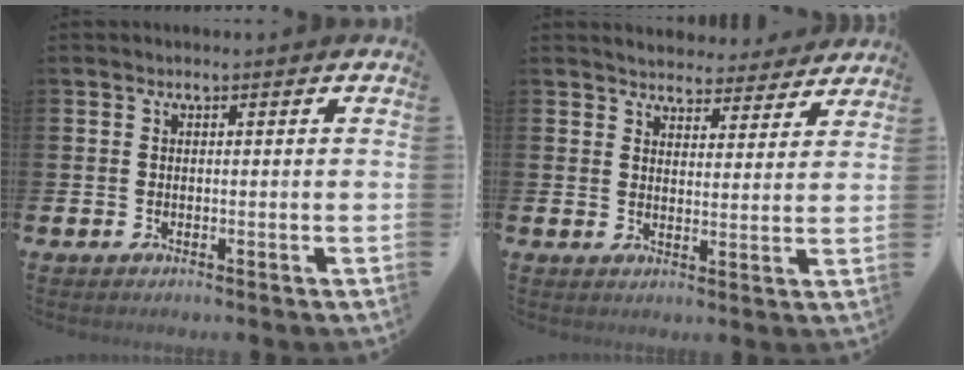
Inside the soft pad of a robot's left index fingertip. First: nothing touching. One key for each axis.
{"total": 4.2, "fx": 4.1, "fy": 1.0, "fz": -0.4, "tx": 0.001, "ty": -0.036, "tz": 0.071}